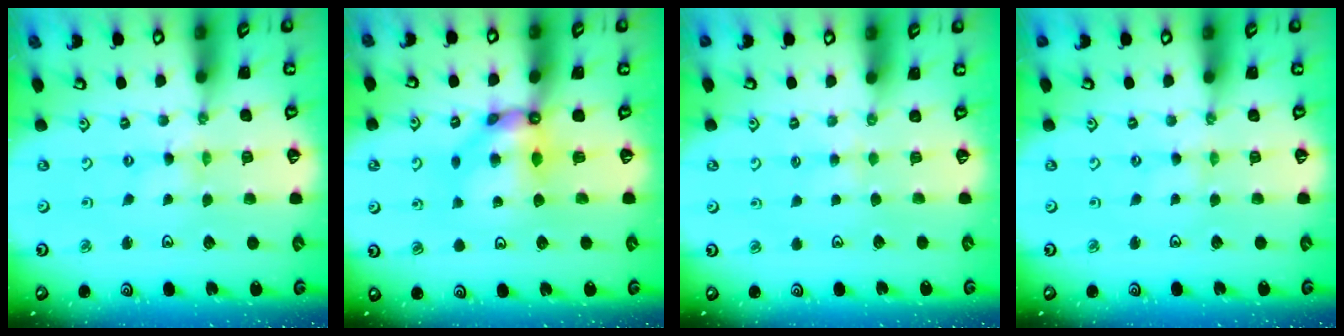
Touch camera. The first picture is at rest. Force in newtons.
{"total": 8.5, "press": 8.5, "slide": 0.8}
{"total": 2.8, "press": 2.7, "slide": 0.5}
{"total": 0.6, "press": 0.6, "slide": 0.1}